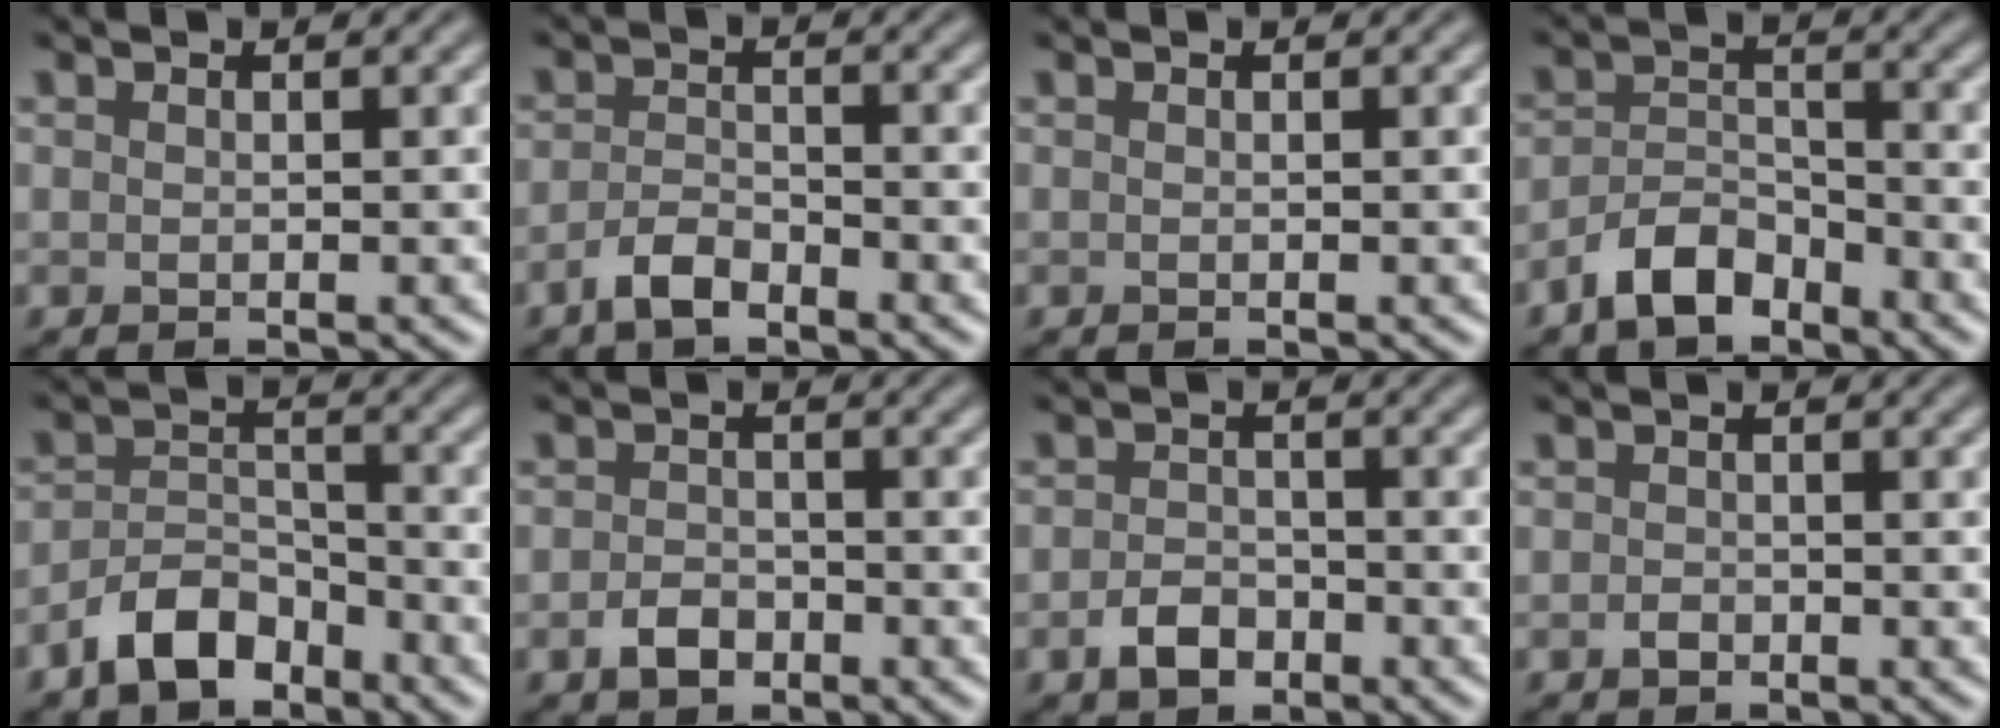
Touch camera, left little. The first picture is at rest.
{"total": 2.5, "force": [-1.9, 0.9, 1.3], "torque": [-0.028, 0.004, -0.044]}
{"total": 0.0}
{"total": 4.1, "force": [-3.1, 1.9, 1.9], "torque": [-0.032, 0.005, -0.065]}
{"total": 4.6, "force": [-3.4, 2.4, 2.1], "torque": [-0.031, 0.003, -0.071]}
{"total": 2.5, "force": [-1.4, 1.6, 1.2], "torque": [-0.015, 0.002, -0.033]}
{"total": 2.9, "force": [-1.6, 1.9, 1.4], "torque": [-0.019, 0.003, -0.037]}
{"total": 1.1, "force": [-0.6, 0.8, 0.5], "torque": [-0.006, -0.001, -0.017]}